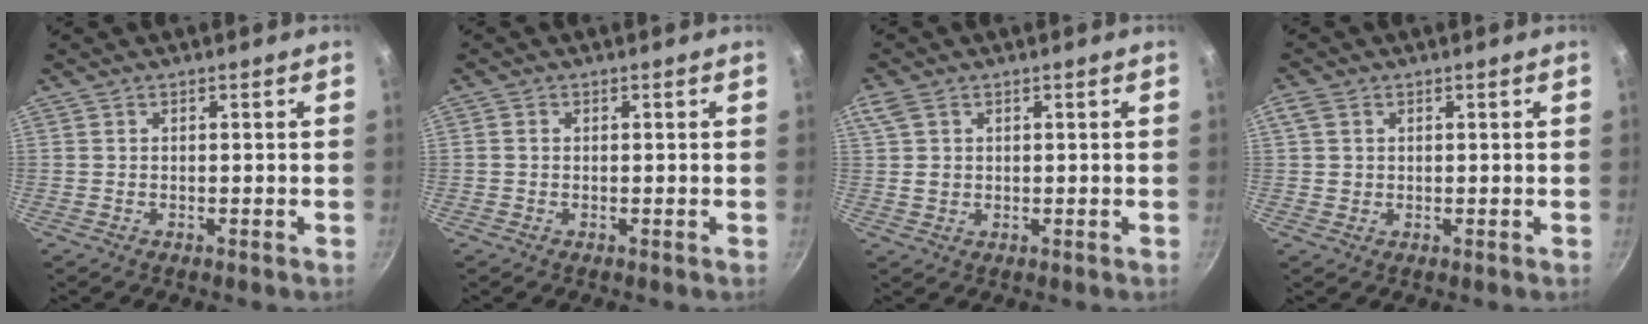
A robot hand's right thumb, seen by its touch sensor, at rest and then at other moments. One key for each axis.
{"total": 0.8, "fx": 0.0, "fy": 0.7, "fz": 0.4, "tx": -0.006, "ty": 0.004, "tz": -0.002}
{"total": 4.2, "fx": 1.5, "fy": 3.1, "fz": 2.4, "tx": -0.041, "ty": 0.001, "tz": 0.029}
{"total": 3.2, "fx": 0.9, "fy": 2.6, "fz": 1.6, "tx": -0.026, "ty": -0.001, "tz": 0.015}